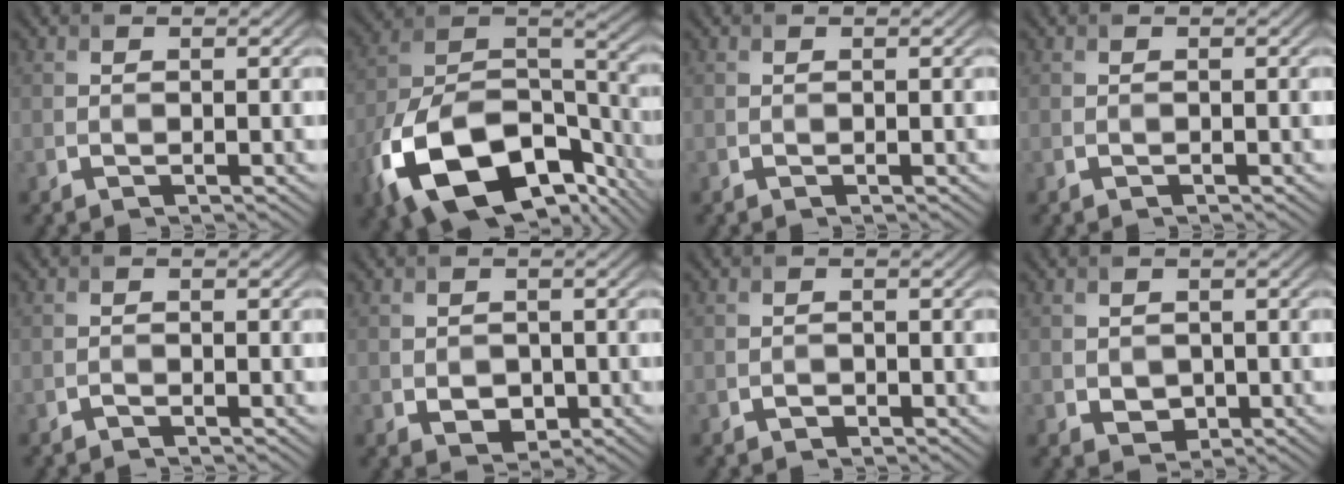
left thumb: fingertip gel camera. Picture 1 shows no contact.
{"total": 18.8, "force": [-9.5, 10.5, 12.4], "torque": [-0.268, -0.038, -0.154]}
{"total": 0.0}
{"total": 0.0}
{"total": 0.5, "force": [-0.5, 0.1, 0.2], "torque": [-0.002, 0.001, -0.011]}
{"total": 2.5, "force": [-0.5, 2.0, 1.5], "torque": [-0.031, -0.011, -0.006]}
{"total": 0.7, "force": [-0.5, 0.4, 0.2], "torque": [-0.002, -0.002, -0.008]}
{"total": 1.8, "force": [0.0, 1.6, 0.8], "torque": [-0.022, -0.010, 0.002]}